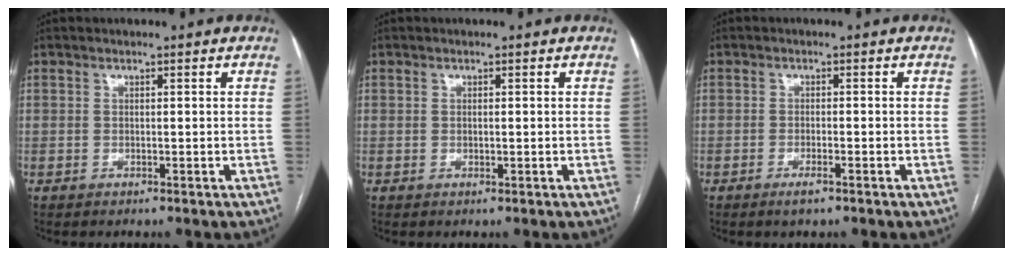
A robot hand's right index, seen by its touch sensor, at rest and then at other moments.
{"total": 0.6, "force": [0.0, 0.2, 0.5], "torque": [-0.011, -0.002, 0.002]}
{"total": 2.4, "force": [-1.6, 0.3, 1.8], "torque": [-0.034, -0.002, -0.027]}